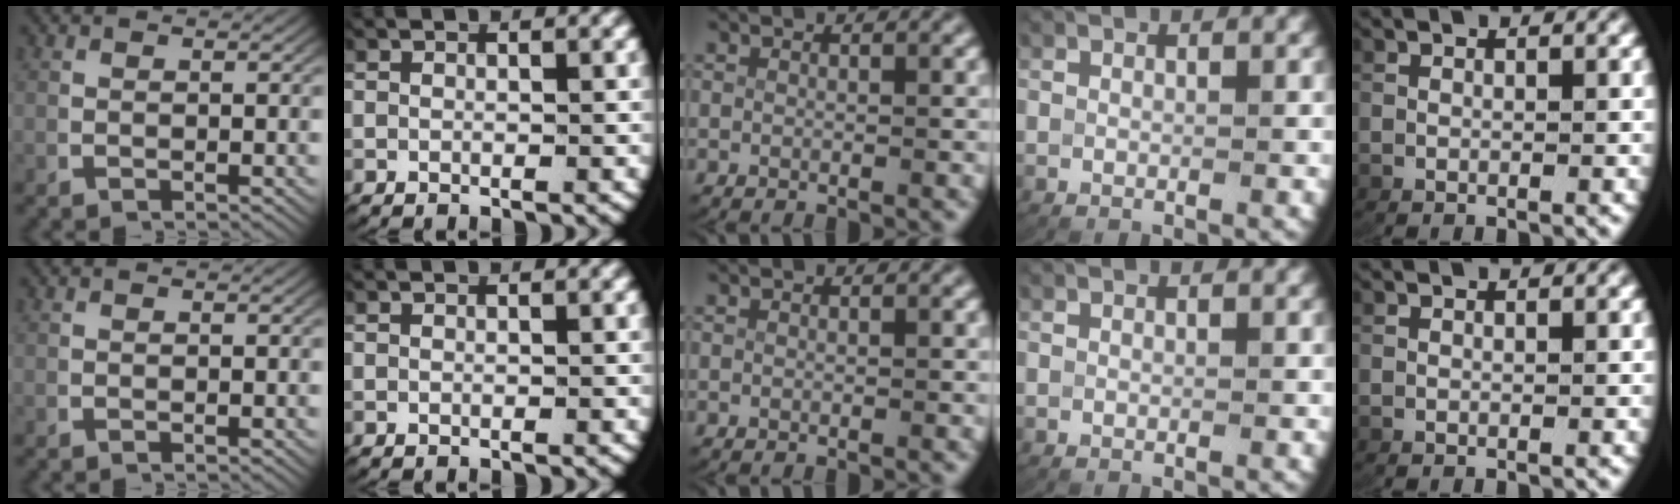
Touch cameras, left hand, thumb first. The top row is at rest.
{}